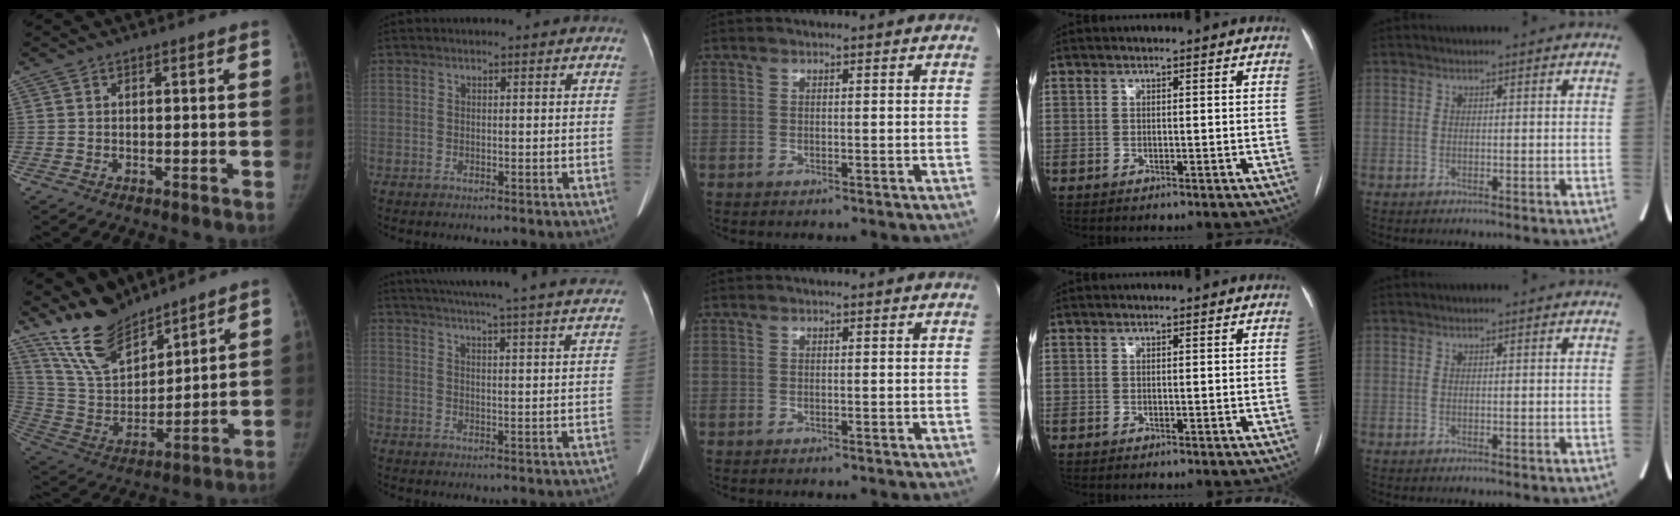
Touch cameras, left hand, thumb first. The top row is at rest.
{"thumb": {"total": 14.2, "force": [12.1, 5.4, 5.2], "torque": [-0.069, -0.068, 0.243]}, "index": {"total": 30.4, "force": [27.8, 0.7, 12.3], "torque": [-0.201, -0.047, 0.336]}}